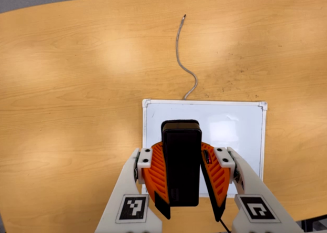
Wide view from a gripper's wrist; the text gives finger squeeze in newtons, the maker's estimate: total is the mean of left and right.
{"total": 11.0, "left": 10.0, "right": 12.0}